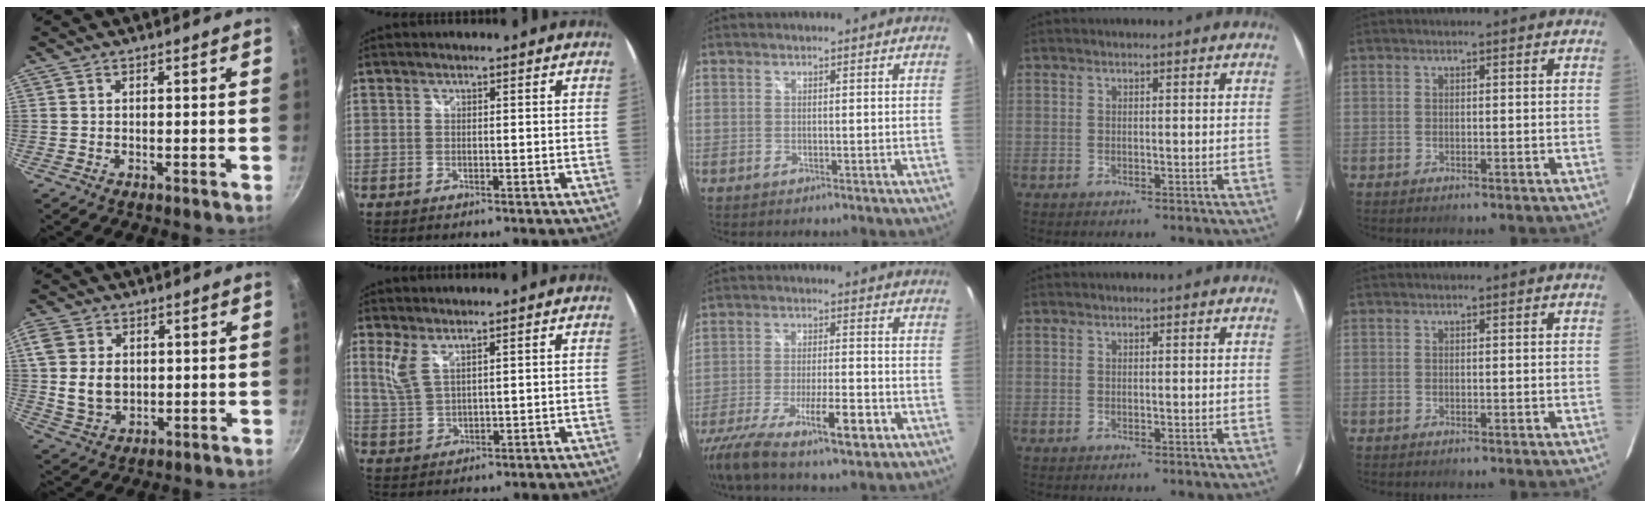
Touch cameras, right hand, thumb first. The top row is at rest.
{"thumb": {"total": 8.5, "force": [0.6, 6.4, 5.6], "torque": [-0.096, -0.009, 0.012]}, "index": {"total": 4.5, "force": [2.7, 1.6, 3.3], "torque": [-0.075, -0.003, 0.058]}, "middle": {"total": 16.3, "force": [-10.2, 3.8, 12.1], "torque": [-0.244, -0.043, -0.178]}}